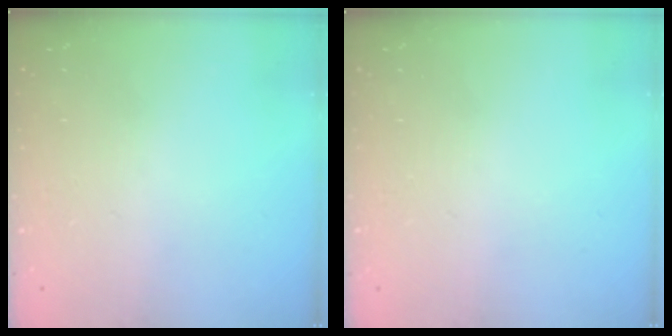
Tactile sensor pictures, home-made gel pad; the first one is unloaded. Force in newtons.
{"total": 0.0}